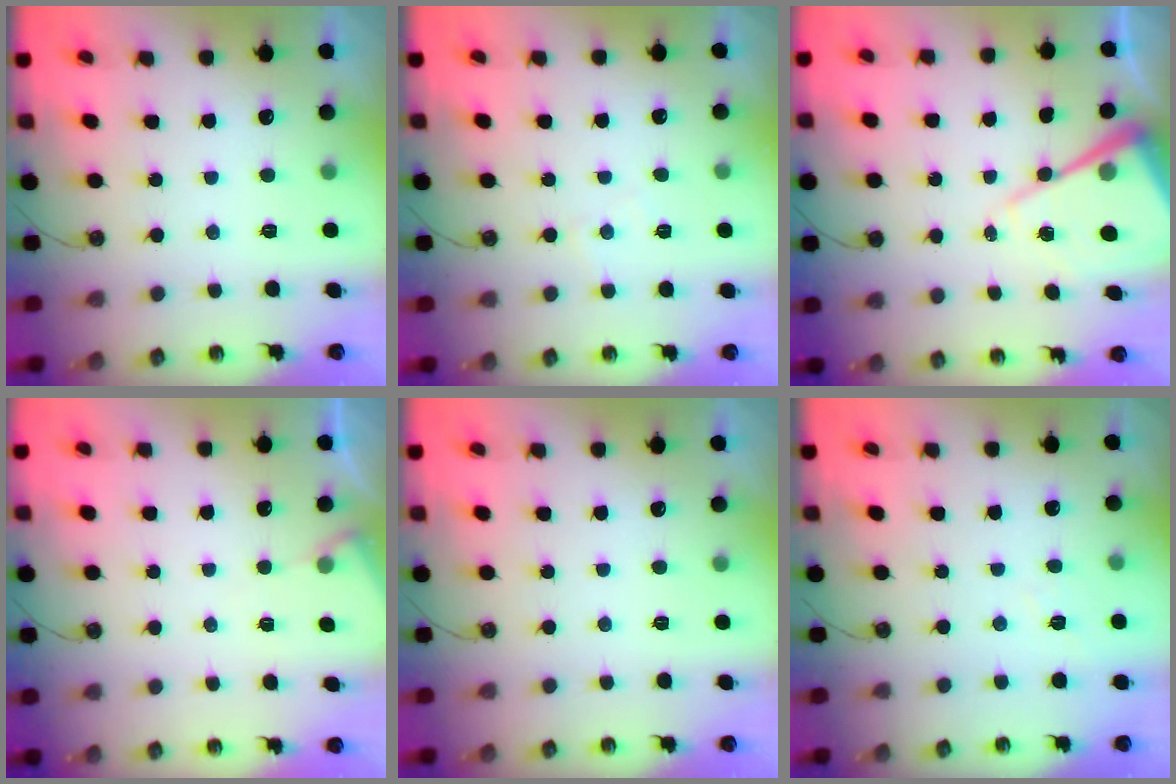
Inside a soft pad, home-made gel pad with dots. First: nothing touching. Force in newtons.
{"total": 3.8, "press": 3.7, "slide": 0.6}
{"total": 13.2, "press": 13.2, "slide": 1.1}
{"total": 3.8, "press": 3.8, "slide": 0.6}
{"total": 0.0}
{"total": 3.6, "press": 3.6, "slide": 0.4}